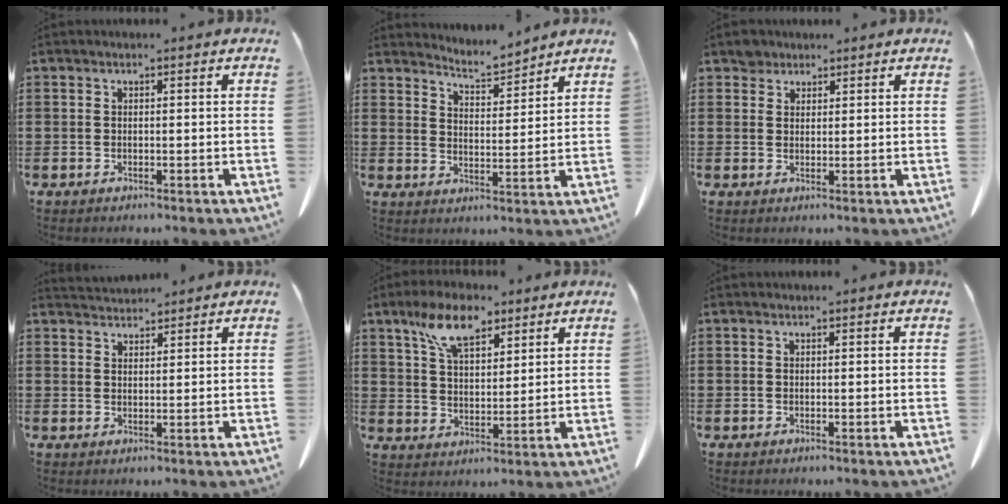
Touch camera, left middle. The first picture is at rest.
{"total": 4.5, "force": [4.5, -0.1, 0.2], "torque": [-0.021, -0.030, 0.079]}
{"total": 2.3, "force": [1.9, 1.2, 0.2], "torque": [-0.003, 0.001, 0.037]}
{"total": 2.4, "force": [2.4, 0.3, -0.1], "torque": [-0.006, -0.003, 0.046]}
{"total": 9.0, "force": [6.1, 3.8, 5.3], "torque": [-0.113, -0.001, 0.110]}
{"total": 0.0}